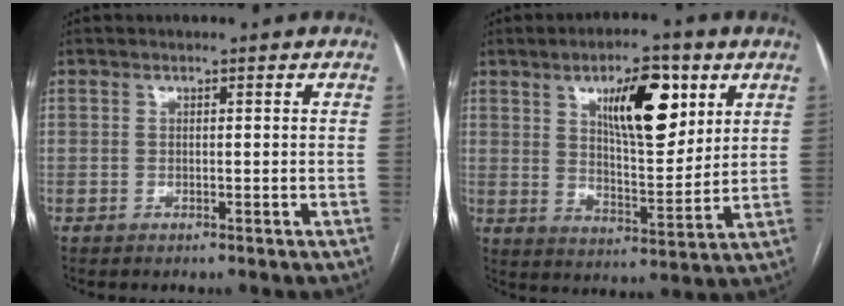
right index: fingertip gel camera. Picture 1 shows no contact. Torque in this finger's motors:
{"motor_torque": [1.14, 0.98, 0.41, 0.13]}